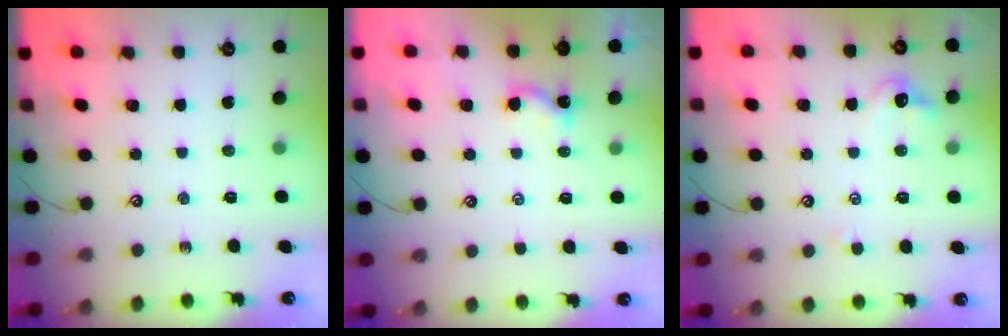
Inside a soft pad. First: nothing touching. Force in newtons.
{"total": 2.1, "press": 2.1, "slide": 0.2}
{"total": 2.3, "press": 2.3, "slide": 0.4}